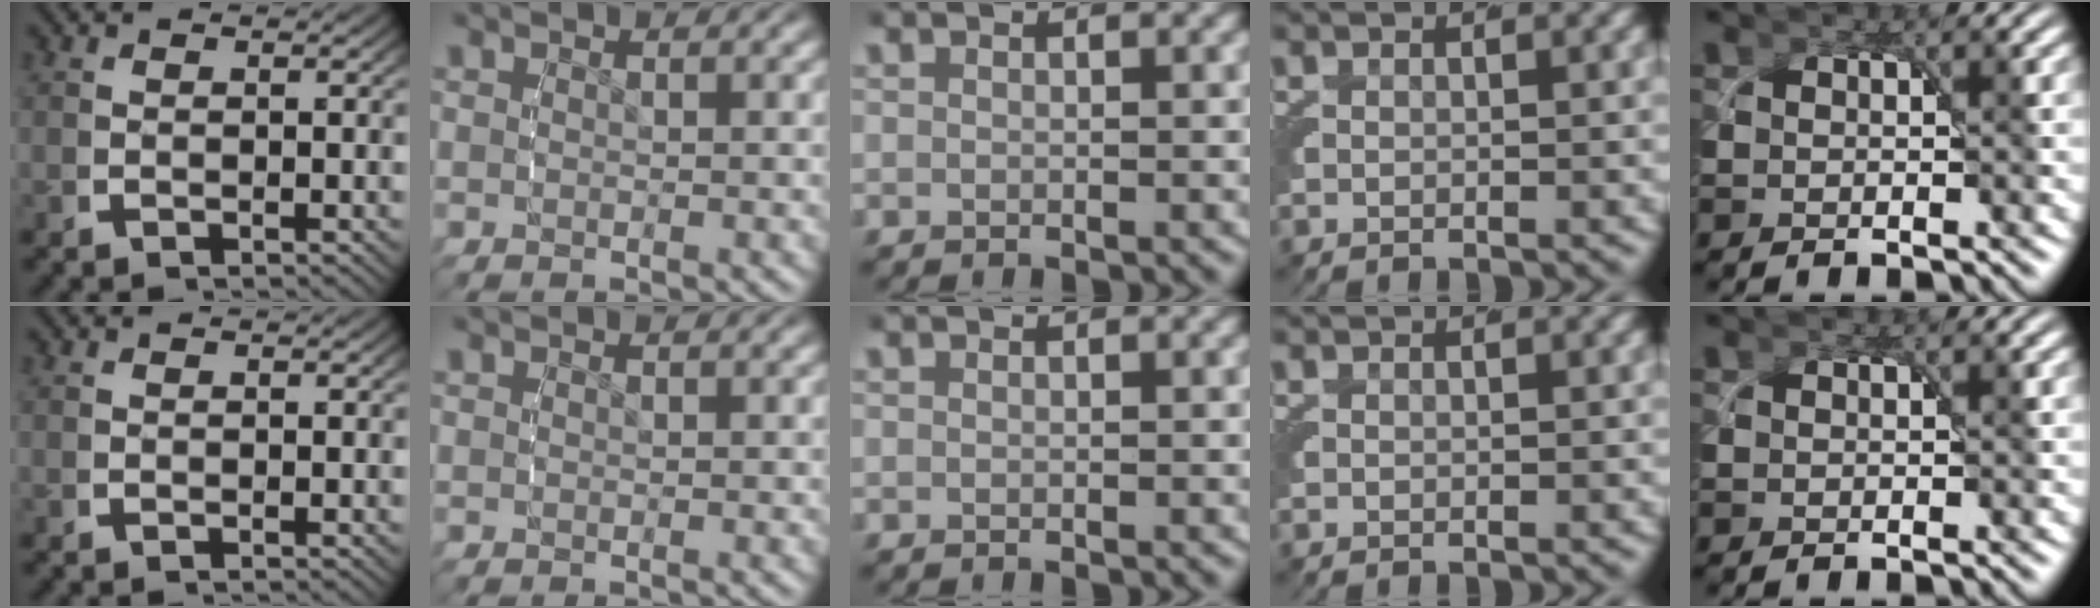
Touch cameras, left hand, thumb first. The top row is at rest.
{}